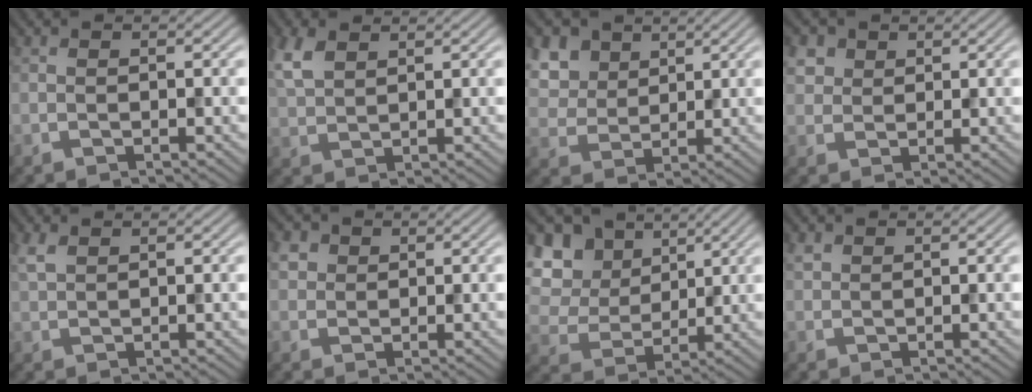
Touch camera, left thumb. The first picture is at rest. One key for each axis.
{"total": 4.4, "fx": 2.5, "fy": 2.2, "fz": 2.9, "tx": -0.084, "ty": 0.008, "tz": 0.057}
{"total": 7.6, "fx": 3.8, "fy": 5.5, "fz": 3.6, "tx": -0.137, "ty": -0.001, "tz": 0.079}
{"total": 3.3, "fx": 1.6, "fy": 2.6, "fz": 1.2, "tx": -0.040, "ty": -0.002, "tz": 0.038}
{"total": 1.9, "fx": 1.2, "fy": 0.8, "fz": 1.3, "tx": -0.038, "ty": 0.004, "tz": 0.029}
{"total": 2.4, "fx": 1.0, "fy": 2.1, "fz": 0.8, "tx": -0.025, "ty": 0.002, "tz": 0.020}
{"total": 11.3, "fx": 5.1, "fy": 8.3, "fz": 5.8, "tx": -0.170, "ty": 0.032, "tz": 0.092}
{"total": 1.0, "fx": 0.7, "fy": 0.6, "fz": 0.3, "tx": -0.010, "ty": 0.000, "tz": 0.017}